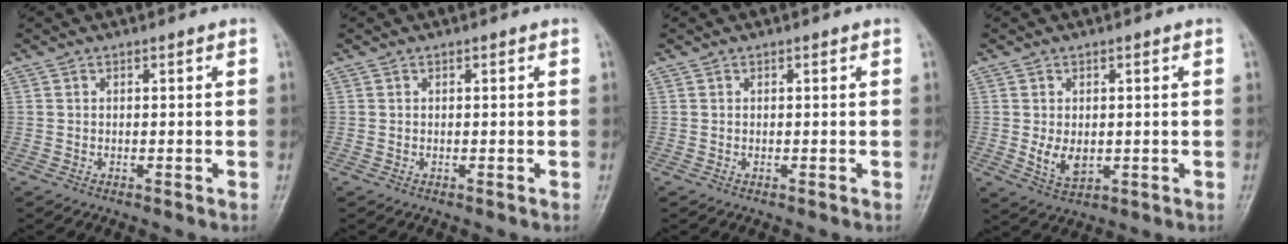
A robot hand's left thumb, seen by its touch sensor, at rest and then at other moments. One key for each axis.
{"total": 0.0}
{"total": 0.0}
{"total": 4.9, "fx": -0.2, "fy": 3.2, "fz": 3.7, "tx": -0.056, "ty": -0.011, "tz": 0.007}